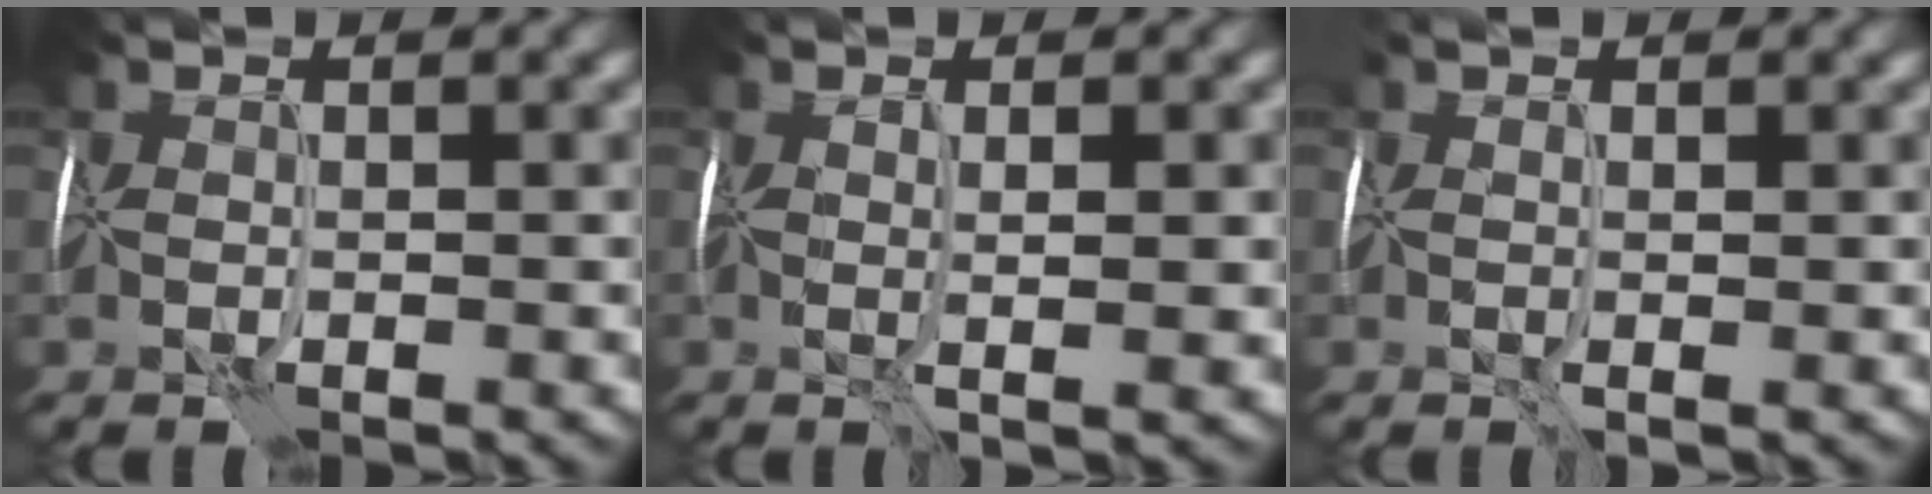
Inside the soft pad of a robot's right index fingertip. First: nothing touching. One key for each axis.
{"total": 1.8, "fx": 0.3, "fy": 0.1, "fz": 1.8, "tx": -0.041, "ty": -0.001, "tz": 0.002}
{"total": 0.6, "fx": 0.3, "fy": 0.0, "fz": 0.5, "tx": -0.012, "ty": -0.001, "tz": 0.004}